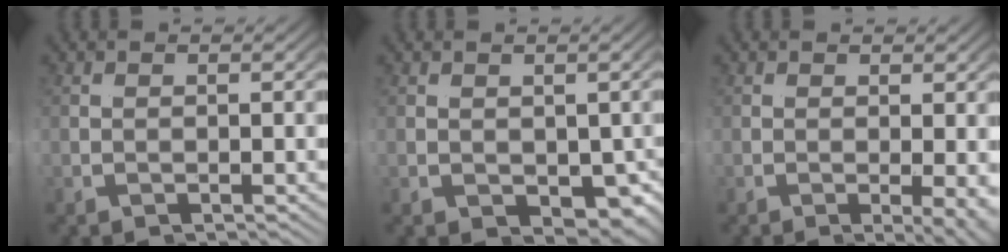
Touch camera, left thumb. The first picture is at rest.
{"total": 4.4, "force": [-0.3, 2.8, 3.4], "torque": [-0.053, -0.008, 0.000]}
{"total": 2.1, "force": [-0.2, -0.6, 2.0], "torque": [-0.030, 0.007, -0.009]}